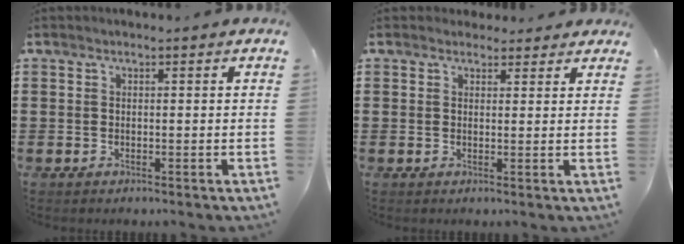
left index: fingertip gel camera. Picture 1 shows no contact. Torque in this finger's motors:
{"motor_torque": [2.14, 0.00, 0.31, 0.01]}